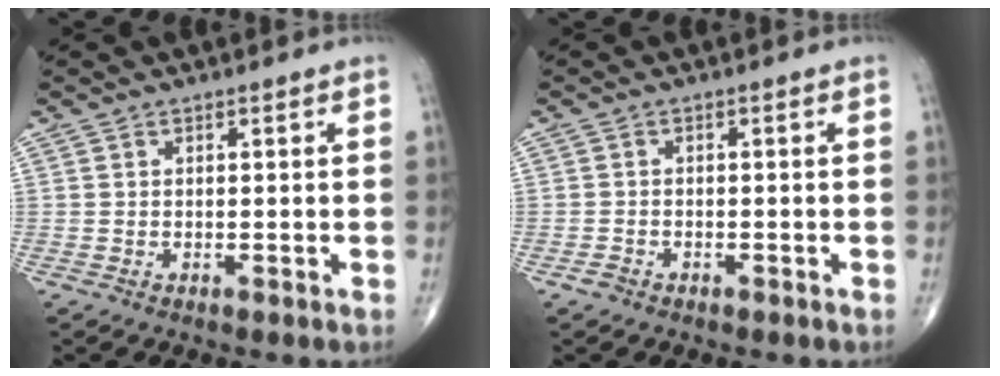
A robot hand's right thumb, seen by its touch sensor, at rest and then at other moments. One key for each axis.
{"total": 1.3, "fx": -0.9, "fy": 0.9, "fz": 0.4, "tx": -0.009, "ty": 0.005, "tz": -0.018}